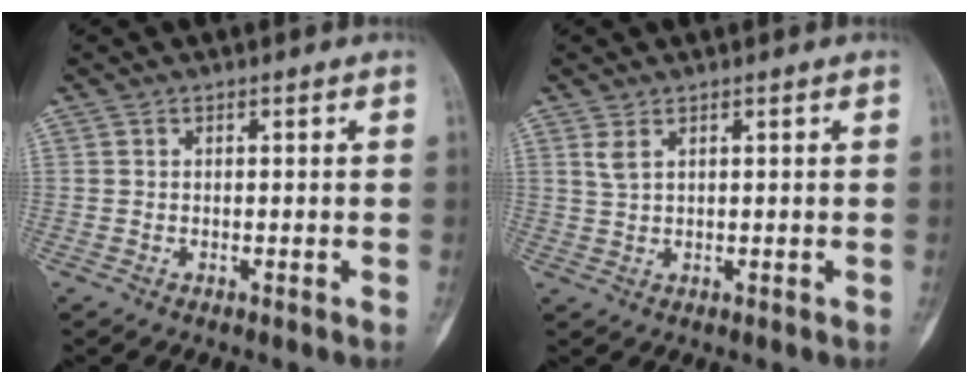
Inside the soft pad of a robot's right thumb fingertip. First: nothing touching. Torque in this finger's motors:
{"motor_torque": [0.41, -0.04, 0.19, -0.19, 0.00]}